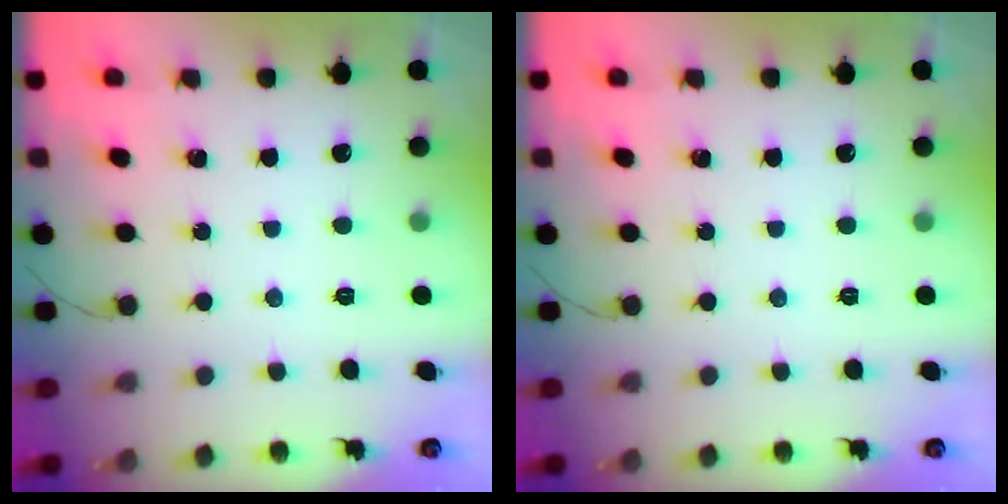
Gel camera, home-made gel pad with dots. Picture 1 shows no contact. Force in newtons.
{"total": 0.0}